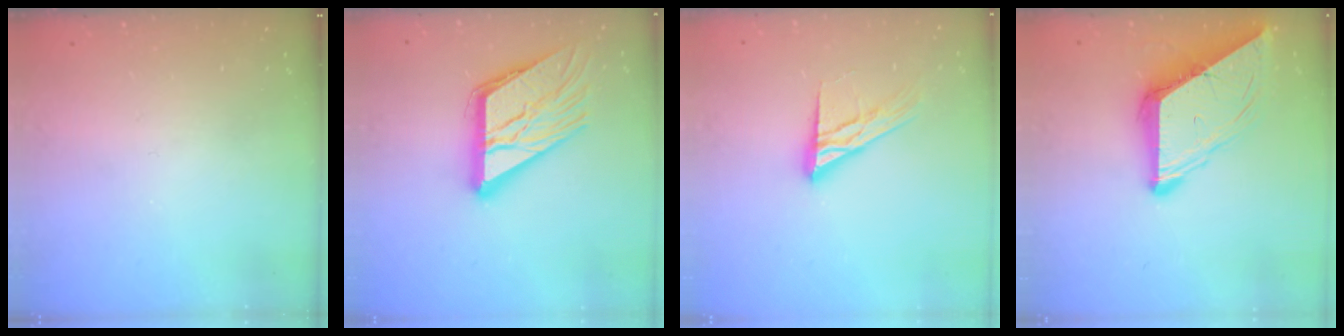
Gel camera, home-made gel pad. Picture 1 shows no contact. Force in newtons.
{"total": 17.8, "press": 17.7, "slide": 2.1}
{"total": 13.1, "press": 13.1, "slide": 1.0}
{"total": 11.4, "press": 11.3, "slide": 1.3}